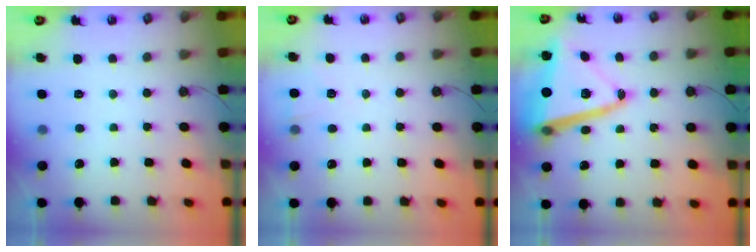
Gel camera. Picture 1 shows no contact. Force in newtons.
{"total": 2.6, "press": 2.1, "slide": 1.5}
{"total": 17.8, "press": 17.6, "slide": 2.6}